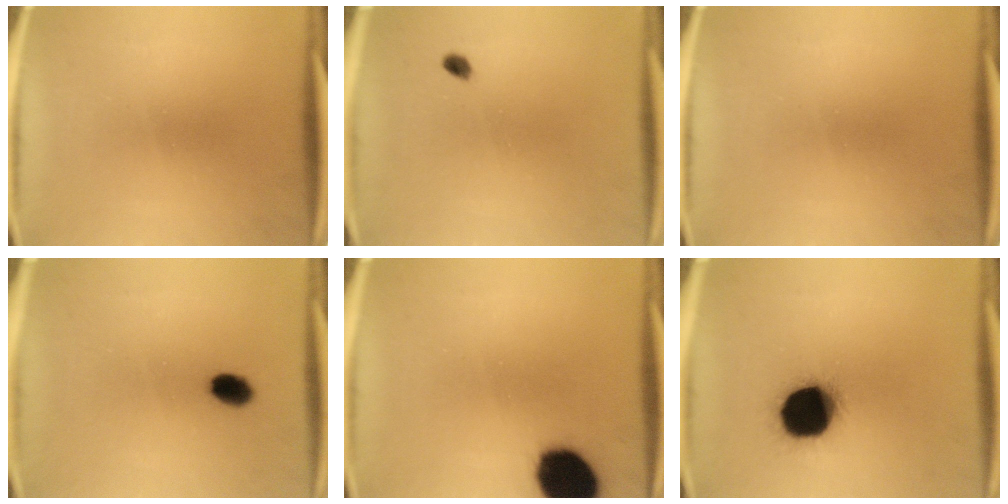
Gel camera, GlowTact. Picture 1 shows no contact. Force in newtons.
{"total": 2.0}
{"total": 0.0}
{"total": 3.9}
{"total": 15.1}
{"total": 19.4}